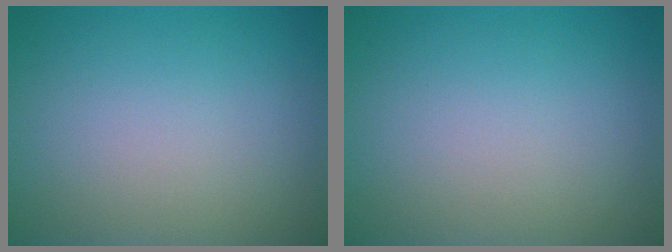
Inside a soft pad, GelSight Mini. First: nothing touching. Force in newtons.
{"total": 0.0}